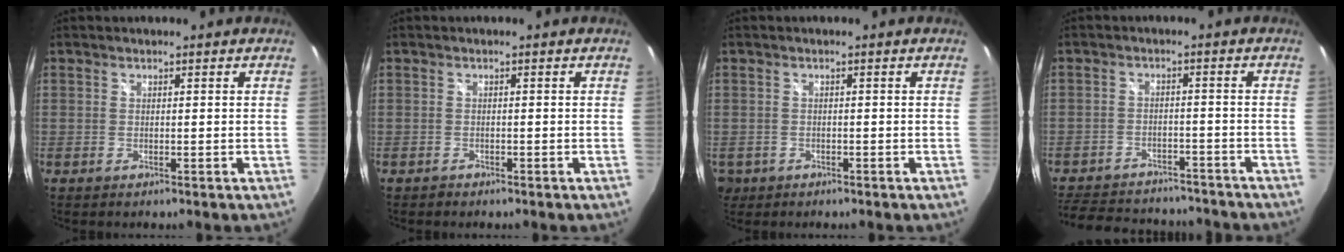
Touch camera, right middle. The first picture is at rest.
{"total": 0.7, "force": [-0.6, 0.4, -0.1], "torque": [-0.002, 0.000, -0.011]}
{"total": 4.6, "force": [-1.8, 3.8, 1.7], "torque": [-0.048, -0.007, -0.023]}
{"total": 19.6, "force": [-16.2, 8.1, 7.4], "torque": [-0.170, 0.021, -0.216]}